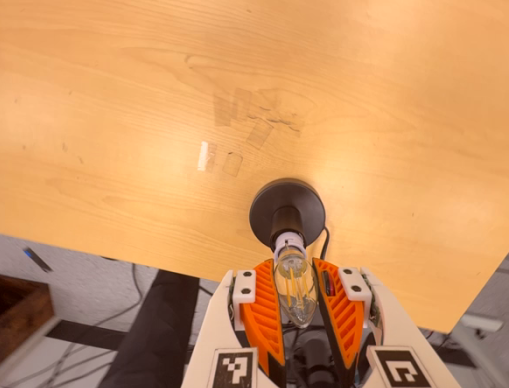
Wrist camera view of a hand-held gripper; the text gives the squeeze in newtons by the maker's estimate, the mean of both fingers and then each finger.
{"total": 9.6, "left": 8.7, "right": 10.5}